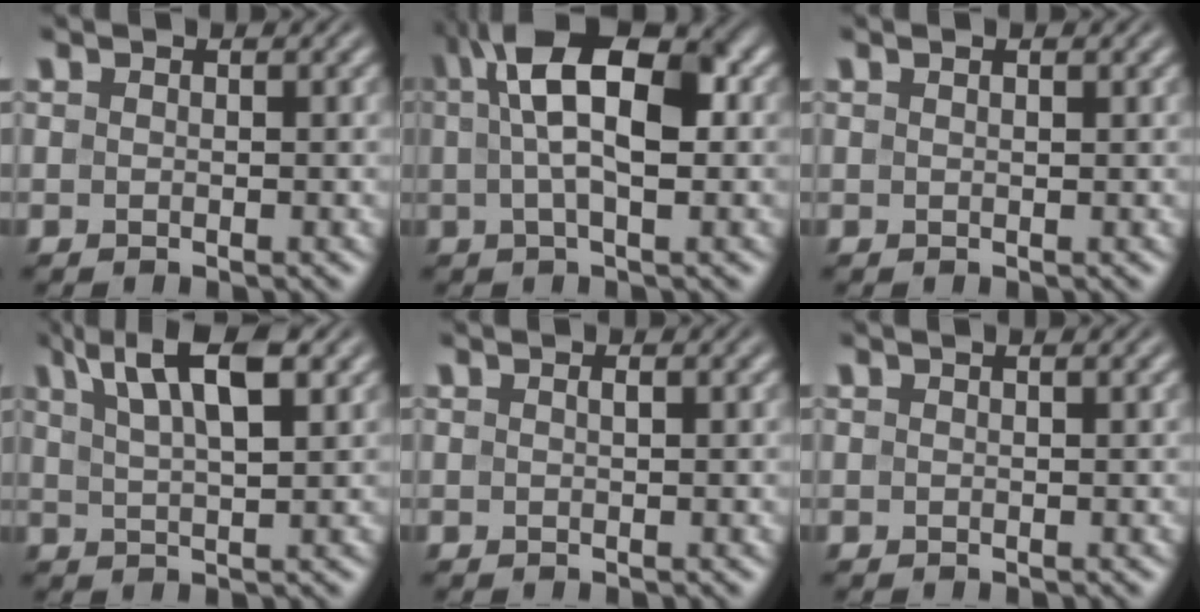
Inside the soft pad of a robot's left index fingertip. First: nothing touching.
{"total": 10.0, "force": [1.8, 4.3, 8.8], "torque": [-0.143, 0.025, 0.018]}
{"total": 0.8, "force": [0.5, 0.1, 0.5], "torque": [-0.011, 0.001, 0.007]}
{"total": 7.1, "force": [3.9, 2.1, 5.5], "torque": [-0.085, 0.019, 0.059]}
{"total": 0.7, "force": [0.3, 0.1, 0.6], "torque": [-0.011, 0.002, 0.005]}
{"total": 1.0, "force": [0.7, 0.2, 0.8], "torque": [-0.011, 0.005, 0.007]}